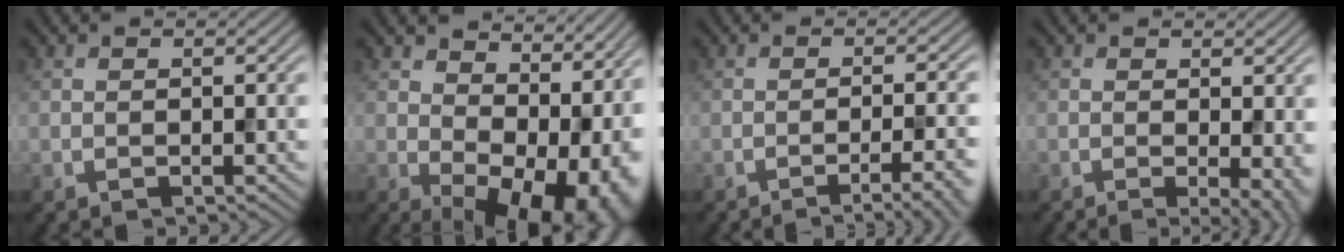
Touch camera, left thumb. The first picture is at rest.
{"total": 14.7, "force": [1.7, 9.5, 11.1], "torque": [-0.104, -0.025, 0.069]}
{"total": 6.3, "force": [-3.5, 1.1, 5.1], "torque": [-0.065, 0.008, -0.052]}
{"total": 4.6, "force": [-0.7, 1.2, 4.4], "torque": [-0.061, -0.009, -0.010]}